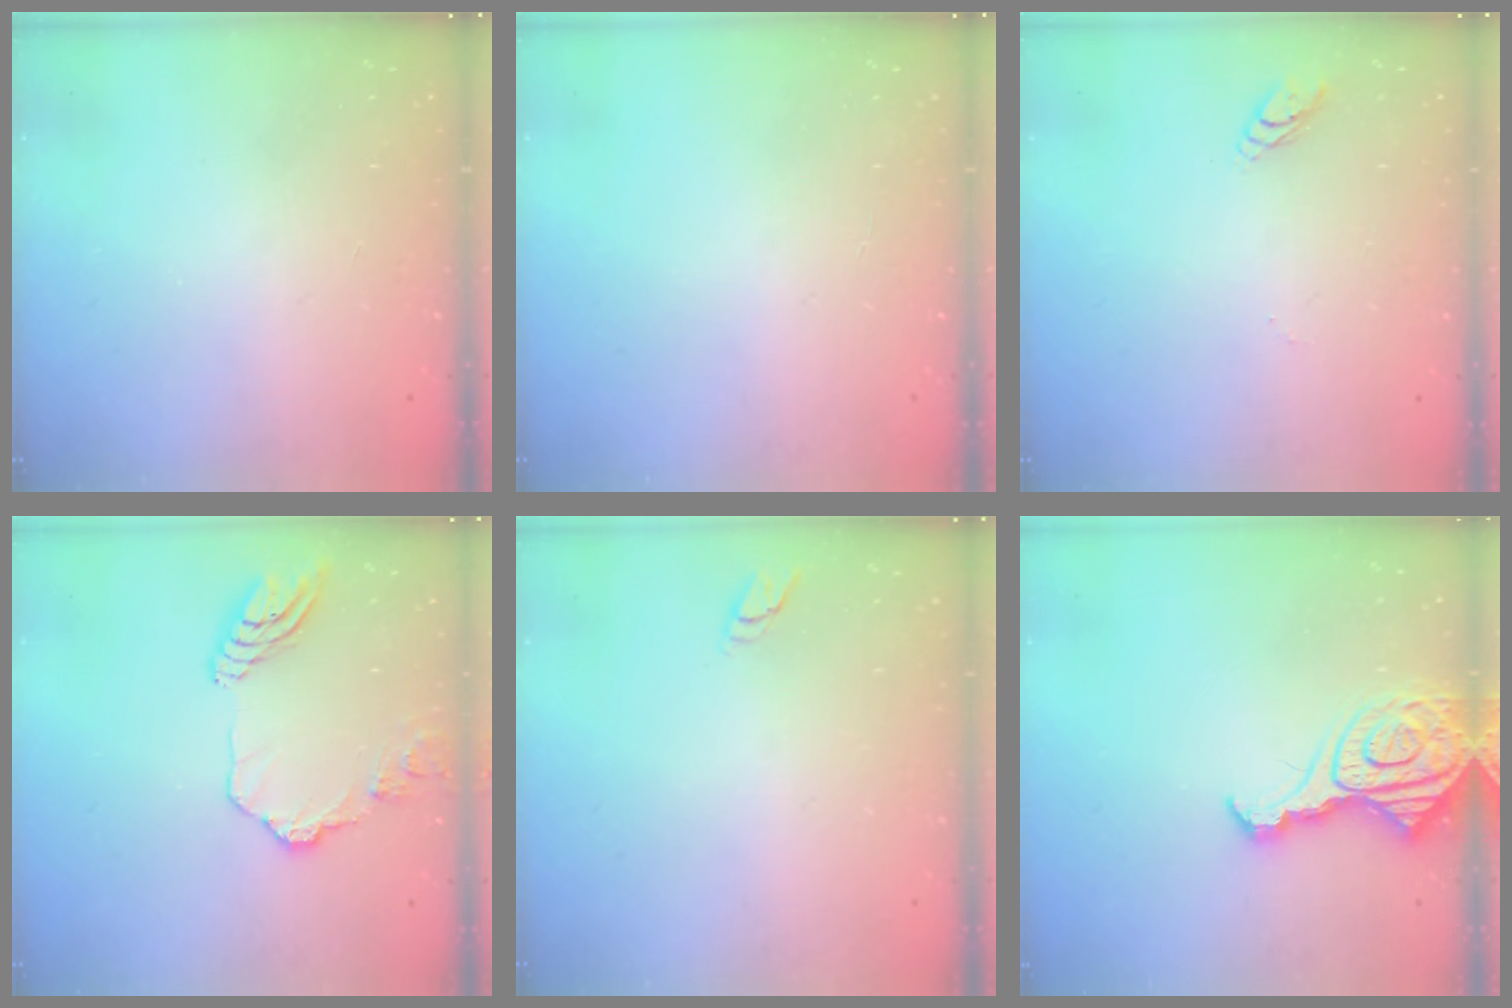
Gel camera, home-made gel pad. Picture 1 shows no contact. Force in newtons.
{"total": 2.2, "press": 2.2, "slide": 0.2}
{"total": 4.0, "press": 4.0, "slide": 0.3}
{"total": 13.8, "press": 13.7, "slide": 1.8}
{"total": 3.7, "press": 3.7, "slide": 0.3}
{"total": 15.1, "press": 15.0, "slide": 1.7}